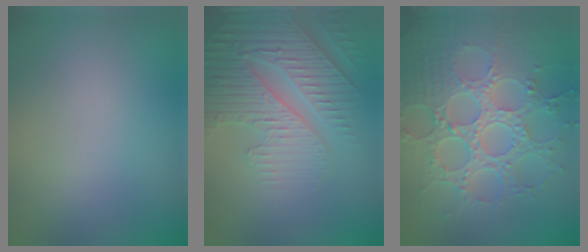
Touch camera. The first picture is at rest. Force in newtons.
{"total": 4.9, "press": 4.5, "slide": 2.0}
{"total": 8.8, "press": 6.4, "slide": 5.9}